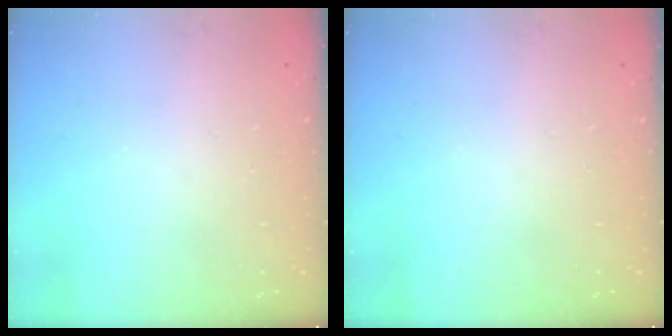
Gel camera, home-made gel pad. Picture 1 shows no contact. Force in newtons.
{"total": 0.0}